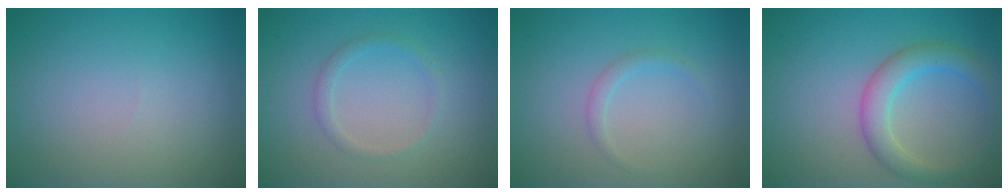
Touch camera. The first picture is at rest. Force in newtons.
{"total": 1.4, "press": 1.4, "slide": 0.1}
{"total": 1.0, "press": 1.0, "slide": 0.0}
{"total": 3.5, "press": 3.5, "slide": 0.1}